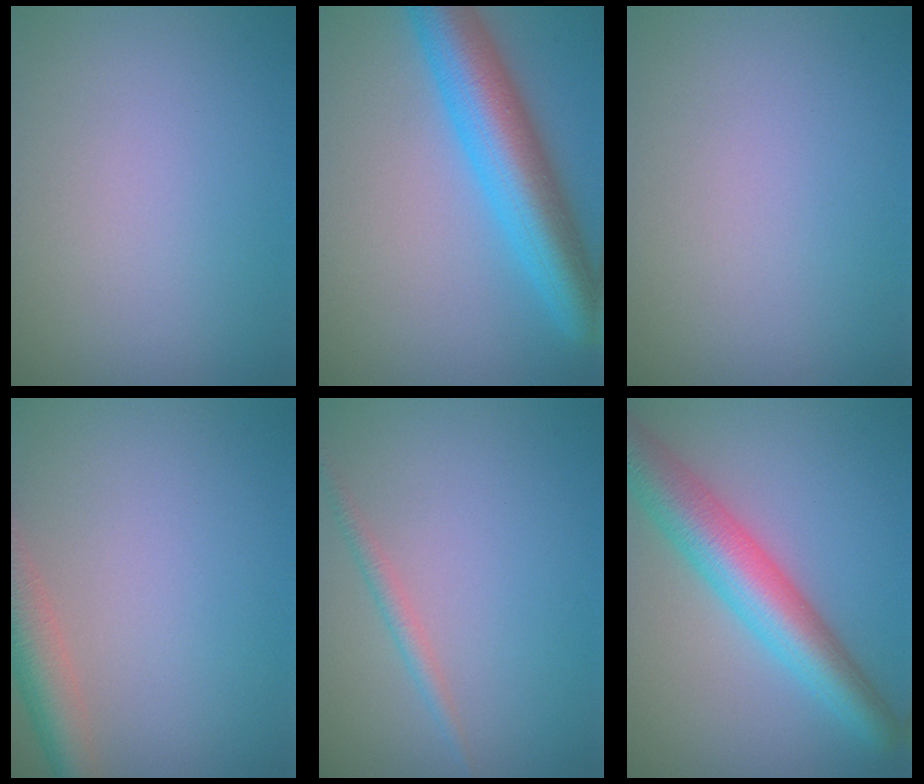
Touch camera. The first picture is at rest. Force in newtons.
{"total": 8.4, "press": 8.4, "slide": 0.2}
{"total": 0.0}
{"total": 4.1, "press": 4.0, "slide": 0.3}
{"total": 1.4, "press": 1.4, "slide": 0.0}
{"total": 7.0, "press": 7.0, "slide": 0.2}